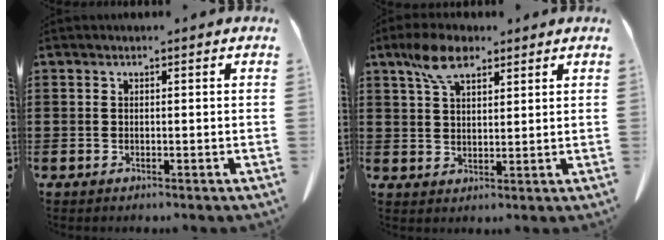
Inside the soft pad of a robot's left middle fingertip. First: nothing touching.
{"total": 6.5, "force": [4.2, 2.9, 4.1], "torque": [-0.093, 0.006, 0.078]}